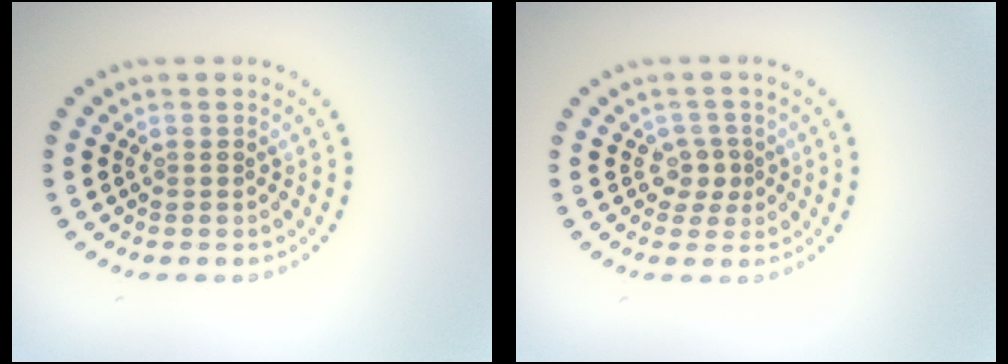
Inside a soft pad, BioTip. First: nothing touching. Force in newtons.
{"total": 1.8, "press": 1.3, "slide": 1.1}